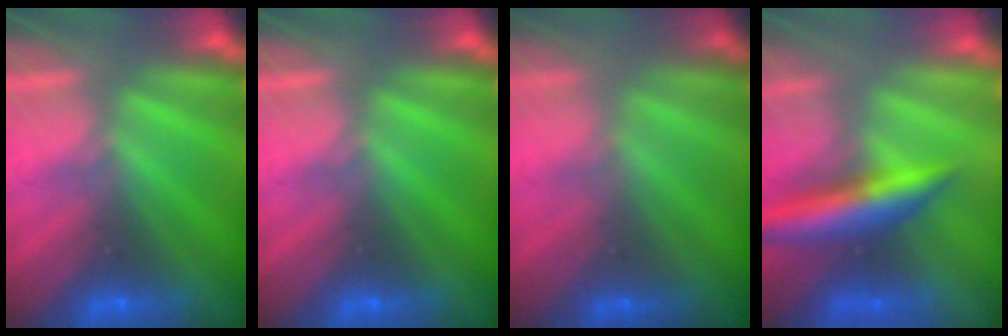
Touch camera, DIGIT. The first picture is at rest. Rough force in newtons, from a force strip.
{"total": 0.0}
{"total": 1.3}
{"total": 6.4}